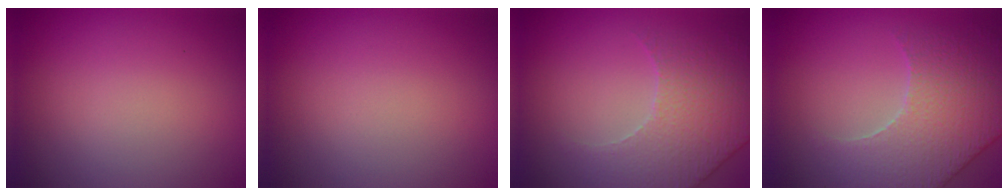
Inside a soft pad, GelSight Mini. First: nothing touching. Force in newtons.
{"total": 0.0}
{"total": 3.9, "press": 3.7, "slide": 0.9}
{"total": 5.7, "press": 5.2, "slide": 2.1}